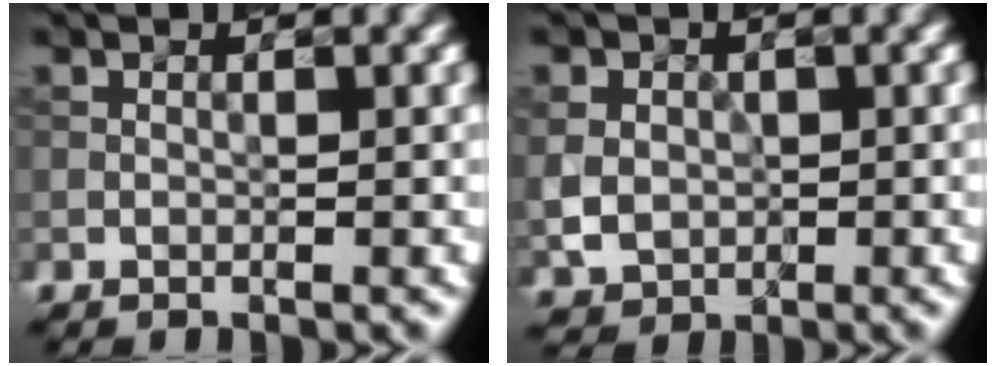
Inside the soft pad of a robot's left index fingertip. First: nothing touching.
{"total": 3.6, "force": [0.2, 3.1, 1.7], "torque": [-0.040, 0.002, -0.001]}